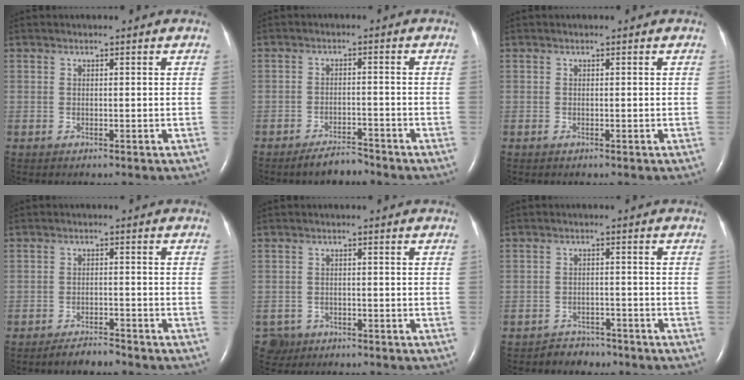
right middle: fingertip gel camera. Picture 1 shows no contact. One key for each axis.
{"total": 3.4, "fx": -3.2, "fy": 0.7, "fz": 1.0, "tx": -0.025, "ty": -0.006, "tz": -0.055}
{"total": 0.0}
{"total": 2.8, "fx": -2.6, "fy": 0.3, "fz": 0.8, "tx": -0.020, "ty": -0.007, "tz": -0.045}
{"total": 3.1, "fx": -1.9, "fy": 2.4, "fz": -0.3, "tx": 0.002, "ty": 0.006, "tz": -0.031}
{"total": 3.5, "fx": -2.9, "fy": 1.8, "fz": -0.6, "tx": 0.001, "ty": 0.005, "tz": -0.045}